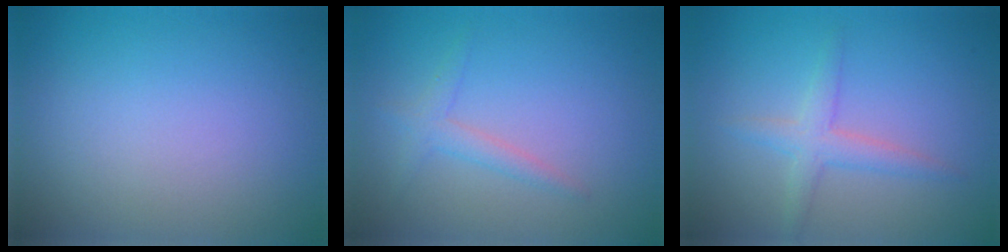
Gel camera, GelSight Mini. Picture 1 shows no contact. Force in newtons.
{"total": 1.6, "press": 1.6, "slide": 0.0}
{"total": 2.3, "press": 2.3, "slide": 0.2}